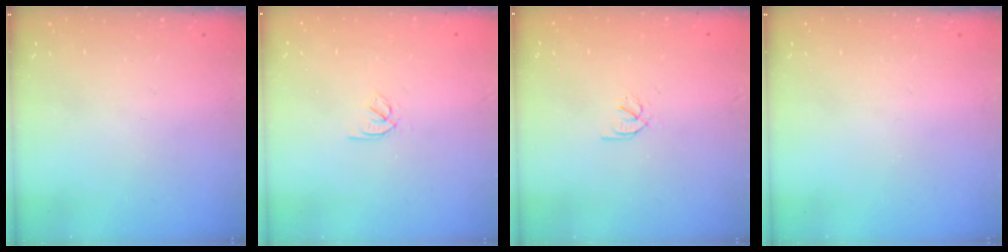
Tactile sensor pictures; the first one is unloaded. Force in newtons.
{"total": 2.5, "press": 2.4, "slide": 0.7}
{"total": 2.1, "press": 2.1, "slide": 0.1}
{"total": 0.0}